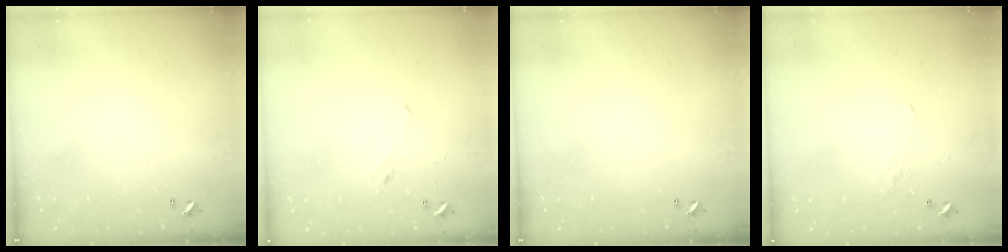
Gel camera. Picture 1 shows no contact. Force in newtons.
{"total": 1.2, "press": 0.8, "slide": 0.9}
{"total": 0.0}
{"total": 1.1, "press": 0.8, "slide": 0.7}